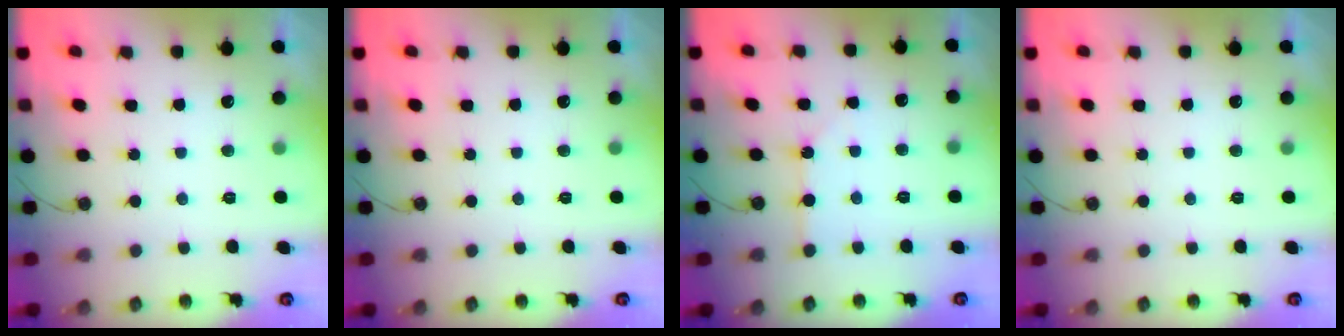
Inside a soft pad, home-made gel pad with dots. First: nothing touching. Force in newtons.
{"total": 0.0}
{"total": 1.3, "press": 1.3, "slide": 0.2}
{"total": 0.0}